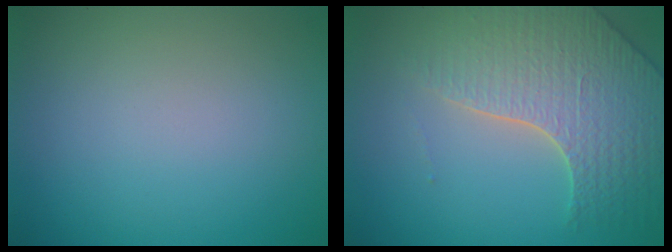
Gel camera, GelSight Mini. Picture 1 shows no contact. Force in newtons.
{"total": 4.9, "press": 4.5, "slide": 2.0}